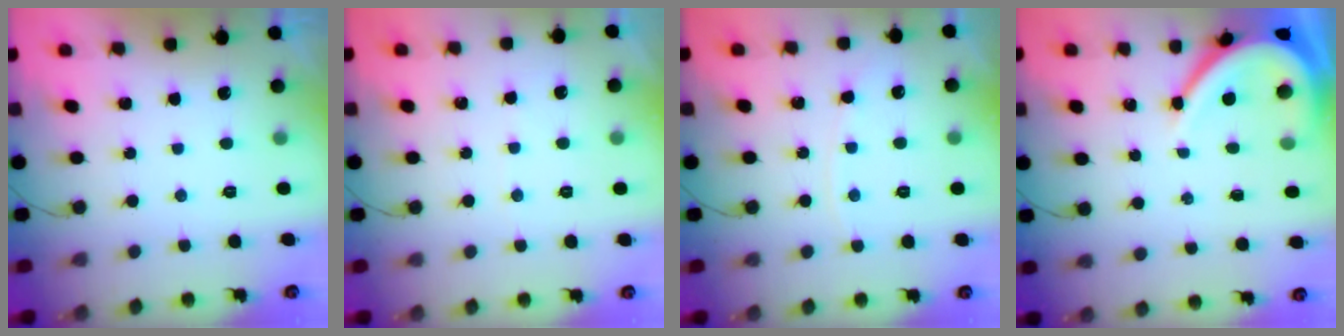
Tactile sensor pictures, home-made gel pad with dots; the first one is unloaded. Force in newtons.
{"total": 2.6, "press": 2.6, "slide": 0.3}
{"total": 4.9, "press": 4.9, "slide": 0.5}
{"total": 8.7, "press": 8.6, "slide": 1.3}